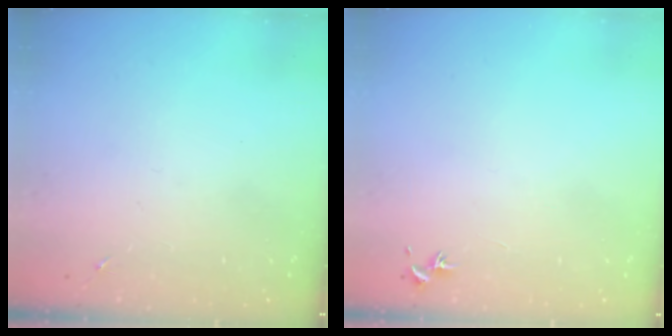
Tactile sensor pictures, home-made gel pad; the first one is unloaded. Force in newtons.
{"total": 0.7, "press": 0.7, "slide": 0.3}